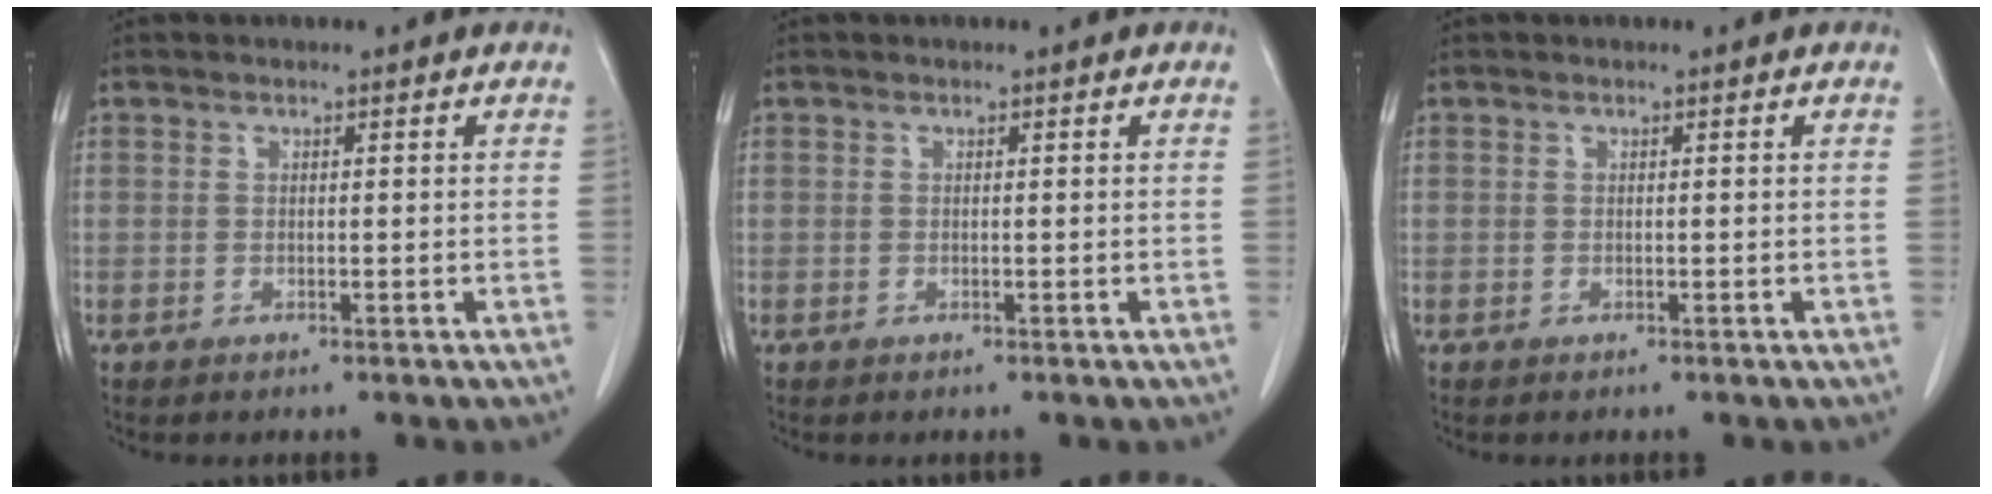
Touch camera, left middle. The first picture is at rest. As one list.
[{"total": 0.0}, {"total": 0.0}]